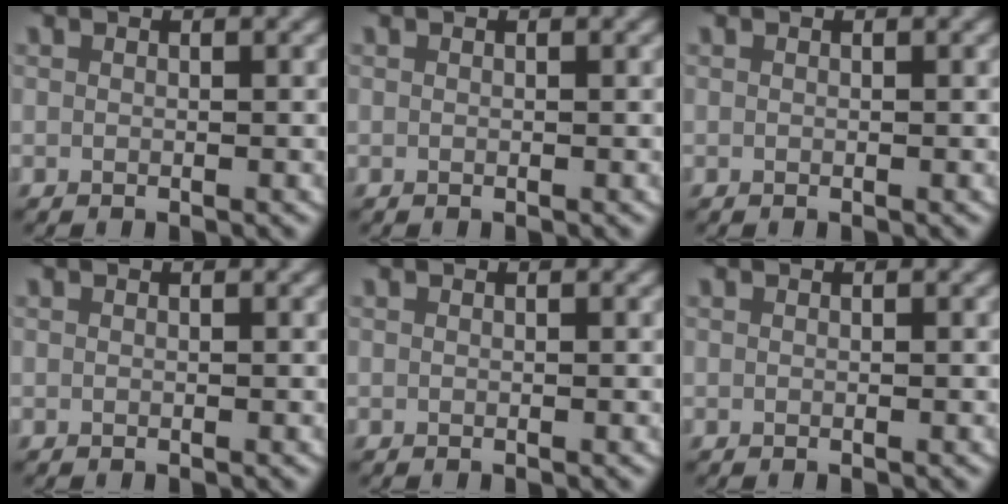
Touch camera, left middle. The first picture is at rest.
{"total": 0.0}
{"total": 0.0}
{"total": 0.0}
{"total": 0.0}
{"total": 0.0}